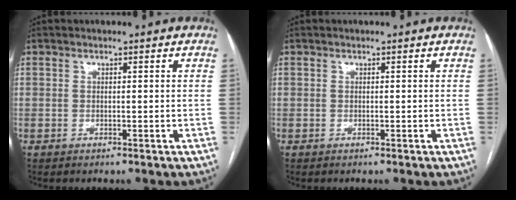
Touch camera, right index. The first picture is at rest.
{"total": 0.0}